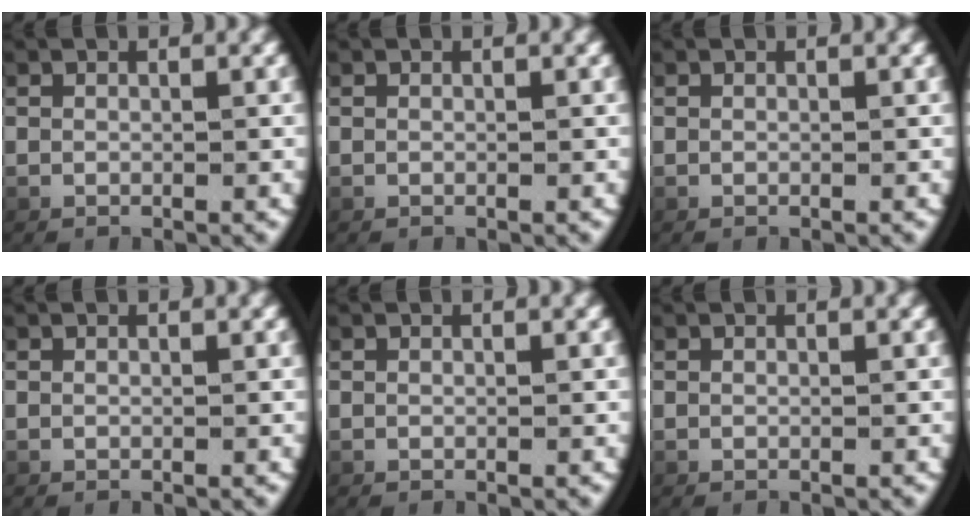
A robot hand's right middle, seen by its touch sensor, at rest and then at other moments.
{"total": 0.0}
{"total": 0.0}
{"total": 0.0}
{"total": 0.0}
{"total": 0.0}